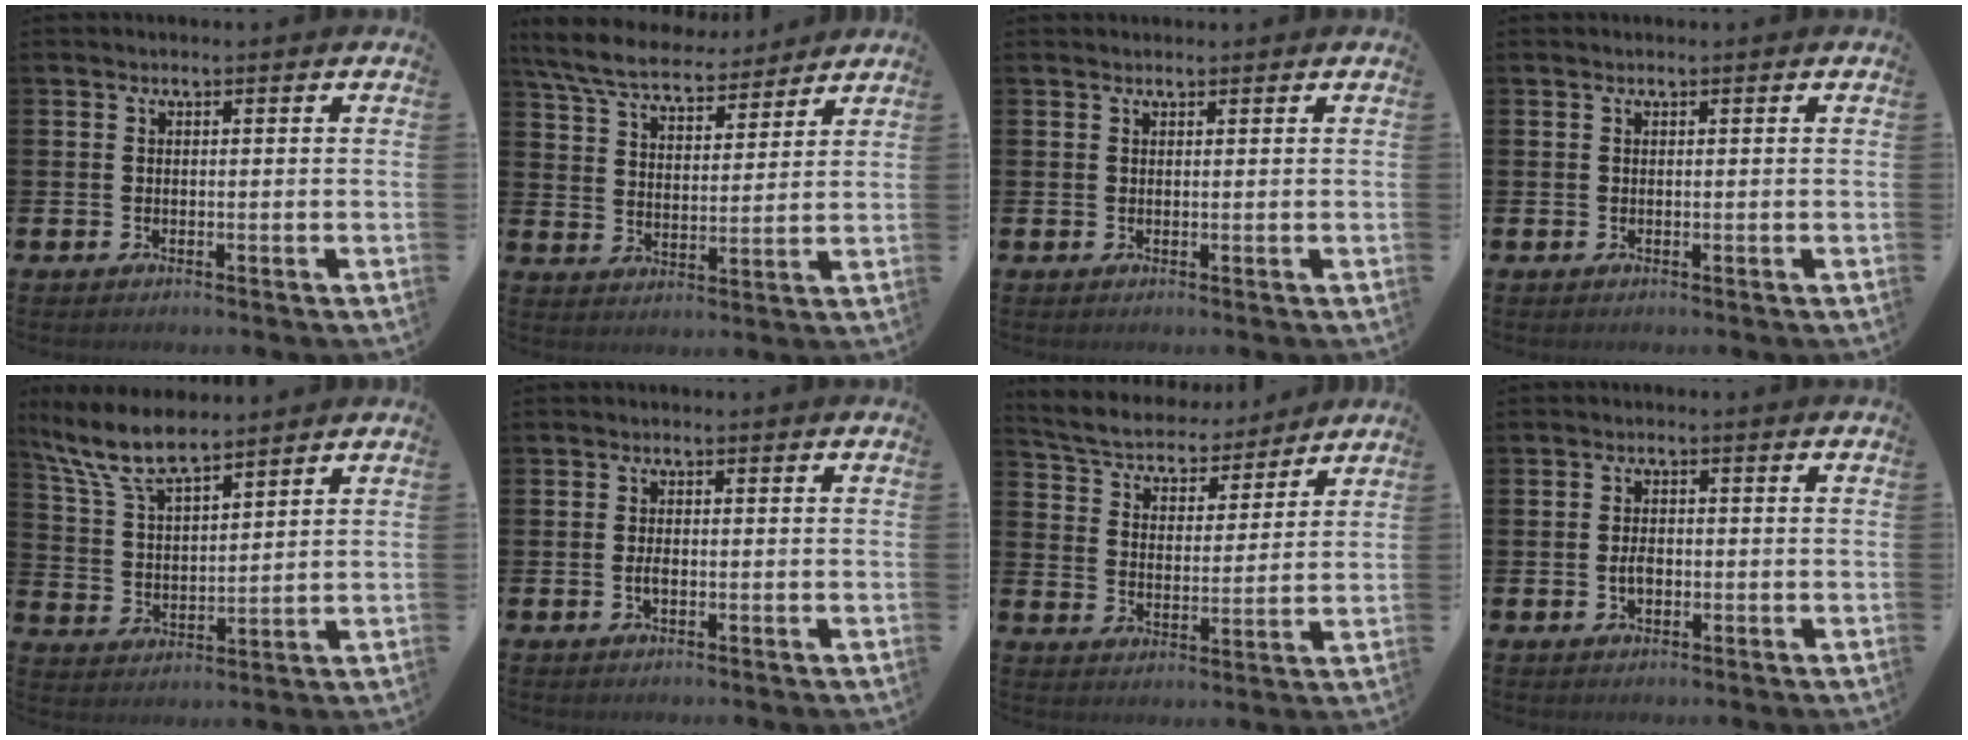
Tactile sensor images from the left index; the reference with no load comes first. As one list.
[{"total": 7.5, "force": [7.0, 1.7, 2.3], "torque": [-0.080, -0.032, 0.126]}, {"total": 0.7, "force": [0.7, 0.2, 0.1], "torque": [0.006, -0.002, 0.011]}, {"total": 0.0}, {"total": 8.7, "force": [7.7, 1.8, 3.8], "torque": [-0.108, -0.027, 0.140]}, {"total": 1.5, "force": [-0.3, 0.6, 1.3], "torque": [-0.023, 0.000, -0.007]}, {"total": 5.3, "force": [5.1, 1.5, 0.5], "torque": [-0.046, -0.042, 0.085]}, {"total": 2.1, "force": [-0.4, 1.3, 1.6], "torque": [-0.023, 0.001, -0.011]}]